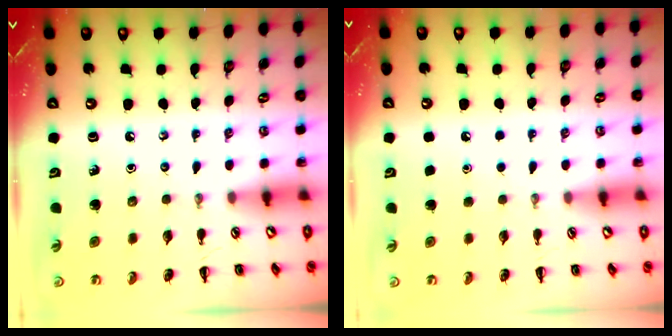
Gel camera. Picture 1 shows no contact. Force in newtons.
{"total": 1.6, "press": 1.6, "slide": 0.1}